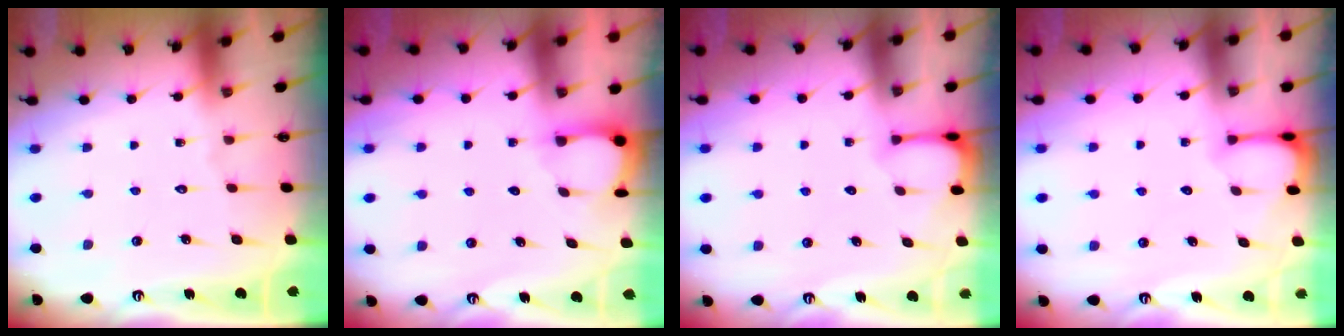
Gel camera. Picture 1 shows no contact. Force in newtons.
{"total": 3.1, "press": 3.1, "slide": 0.4}
{"total": 2.0, "press": 2.0, "slide": 0.2}
{"total": 2.0, "press": 2.0, "slide": 0.2}